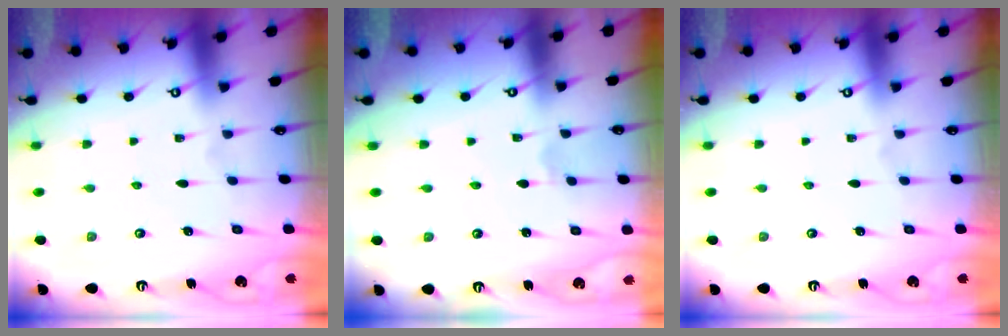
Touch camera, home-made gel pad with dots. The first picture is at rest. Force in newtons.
{"total": 0.7, "press": 0.7, "slide": 0.1}
{"total": 0.0}